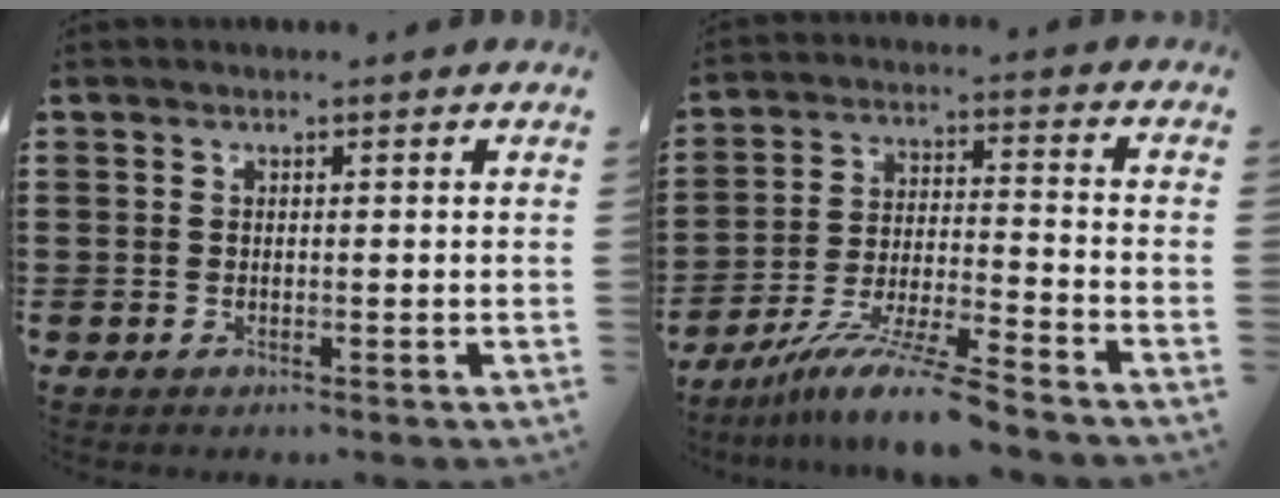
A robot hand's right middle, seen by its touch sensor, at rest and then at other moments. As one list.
[{"total": 9.8, "force": [-8.3, -0.2, 5.1], "torque": [-0.096, 0.002, -0.161]}]